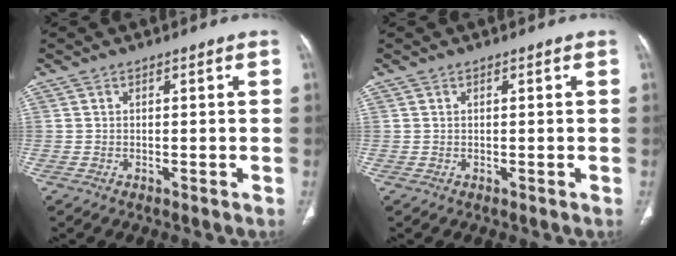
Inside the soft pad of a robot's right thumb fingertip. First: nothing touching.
{"total": 0.0}